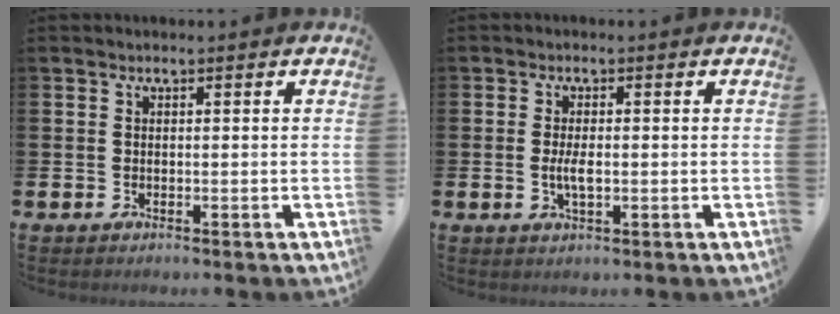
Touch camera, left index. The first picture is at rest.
{"total": 2.8, "force": [-0.2, 1.1, 2.6], "torque": [-0.047, 0.001, -0.004]}